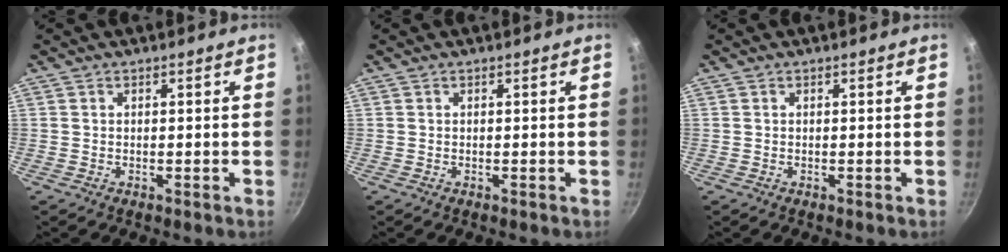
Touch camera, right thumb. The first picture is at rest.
{"total": 0.0}
{"total": 0.0}